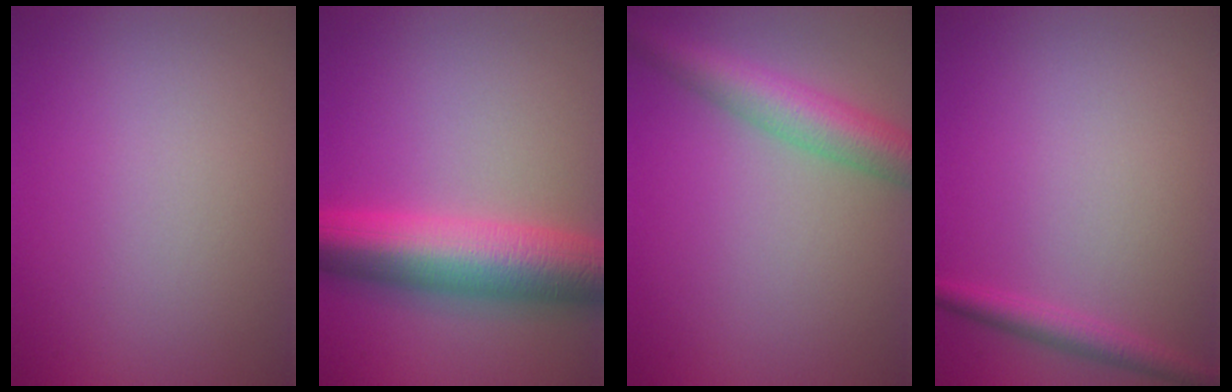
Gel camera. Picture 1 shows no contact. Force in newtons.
{"total": 9.8, "press": 9.8, "slide": 0.1}
{"total": 5.3, "press": 5.3, "slide": 0.2}
{"total": 2.1, "press": 2.1, "slide": 0.1}